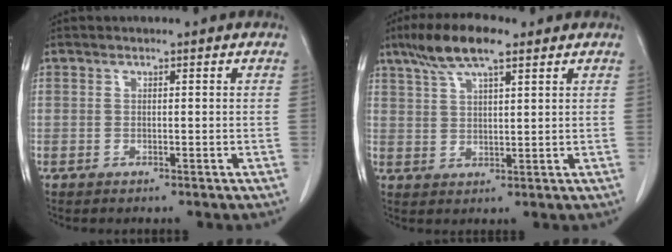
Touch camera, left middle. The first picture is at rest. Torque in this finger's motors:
{"motor_torque": [1.18, -0.96, 0.09, 0.04]}